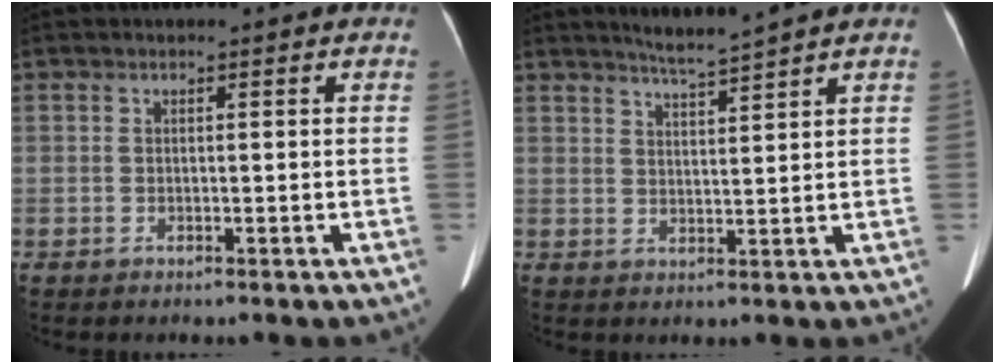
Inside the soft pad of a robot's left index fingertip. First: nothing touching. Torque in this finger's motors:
{"motor_torque": [0.22, -0.49, 0.05, 0.00]}